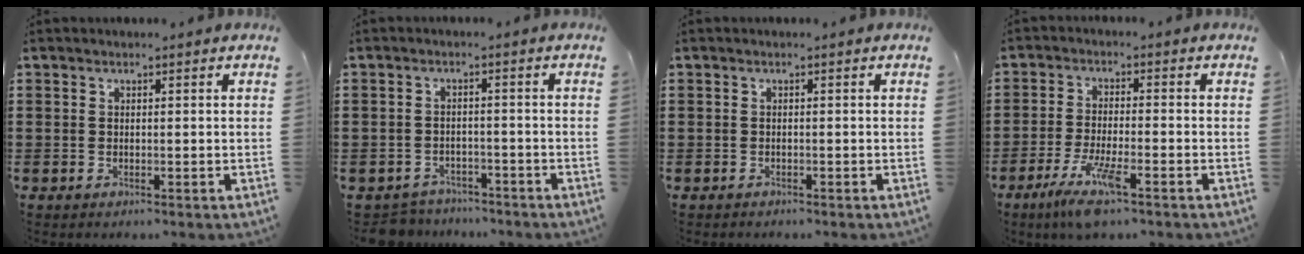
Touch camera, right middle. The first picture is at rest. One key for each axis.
{"total": 3.3, "fx": -3.2, "fy": 0.6, "fz": -0.3, "tx": -0.005, "ty": -0.003, "tz": -0.070}
{"total": 0.5, "fx": -0.5, "fy": 0.1, "fz": -0.1, "tx": 0.000, "ty": 0.000, "tz": -0.011}
{"total": 7.0, "fx": -4.3, "fy": 0.7, "fz": 5.4, "tx": -0.117, "ty": -0.016, "tz": -0.081}